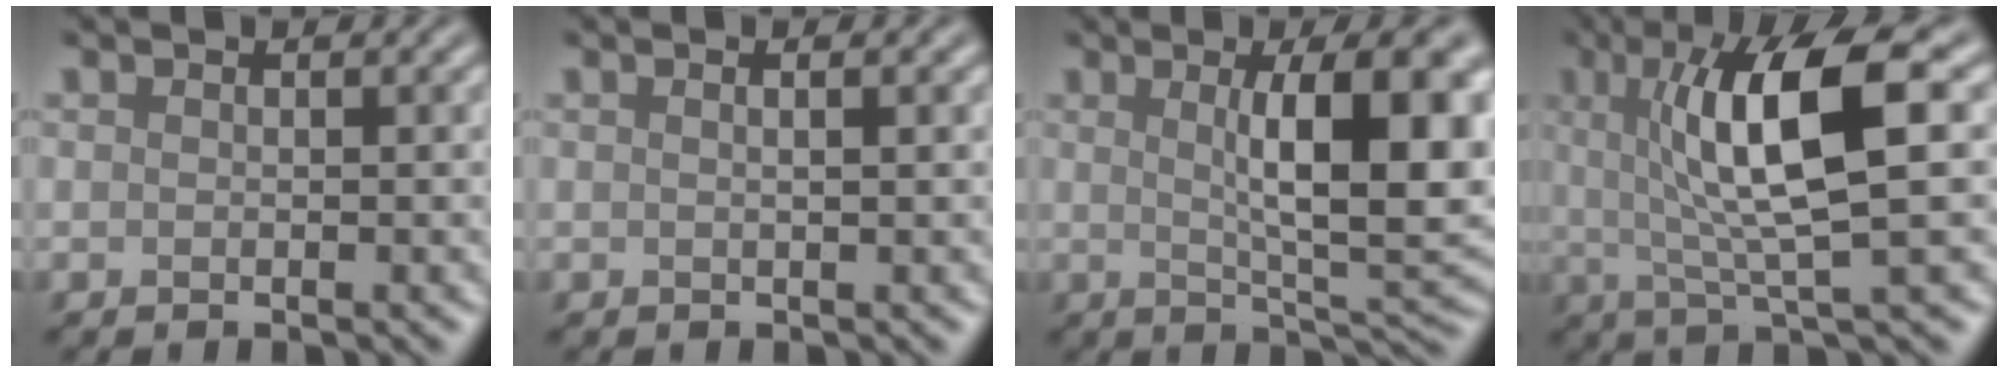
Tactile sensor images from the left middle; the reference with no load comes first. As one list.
[{"total": 1.2, "force": [0.5, 0.4, 1.0], "torque": [-0.008, -0.002, 0.001]}, {"total": 10.5, "force": [2.0, 2.7, 9.9], "torque": [-0.123, 0.000, 0.032]}, {"total": 9.3, "force": [2.0, 1.9, 8.8], "torque": [-0.135, 0.002, 0.034]}]